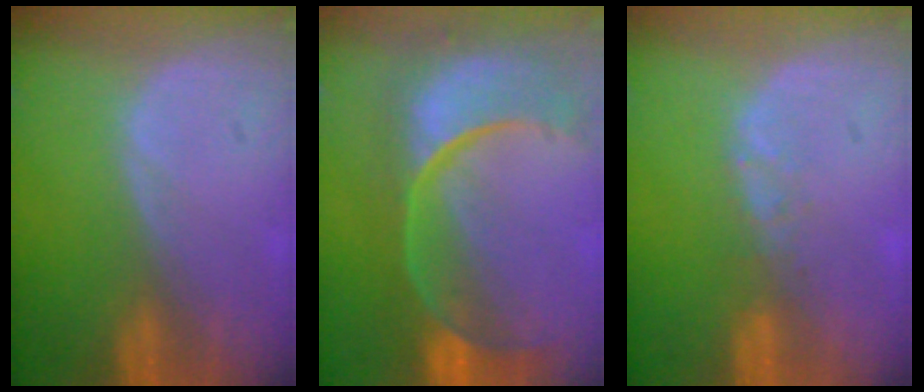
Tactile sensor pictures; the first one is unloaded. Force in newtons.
{"total": 13.8, "press": 11.0, "slide": 8.4}
{"total": 1.4, "press": 1.4, "slide": 0.2}